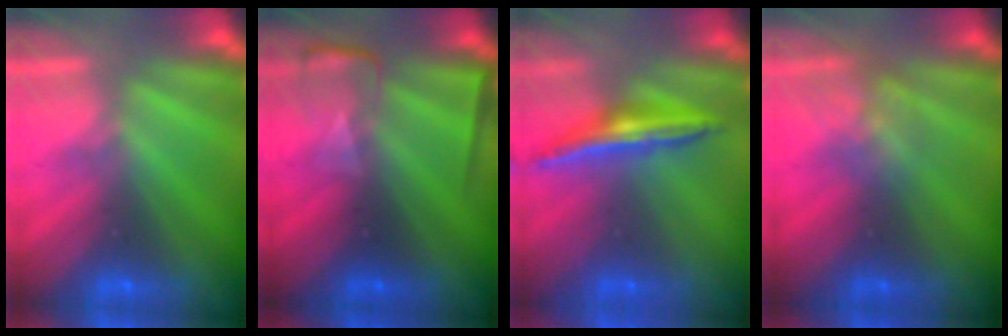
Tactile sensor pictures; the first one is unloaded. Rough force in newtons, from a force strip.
{"total": 2.2}
{"total": 1.5}
{"total": 2.5}